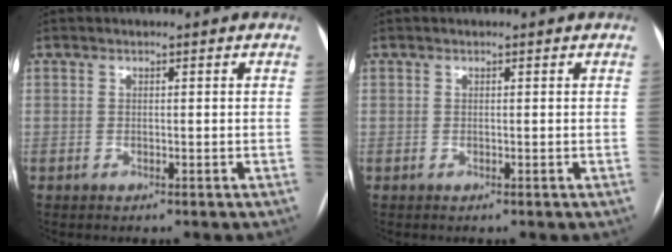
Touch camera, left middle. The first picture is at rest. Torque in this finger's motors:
{"motor_torque": [-0.01, -0.01, -0.05, -0.01]}